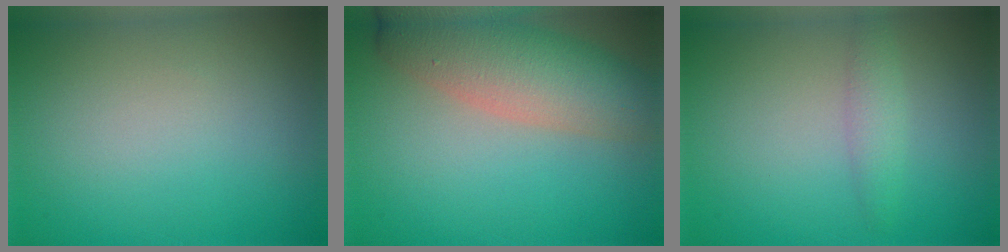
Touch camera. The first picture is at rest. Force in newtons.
{"total": 7.5, "press": 7.5, "slide": 0.4}
{"total": 1.6, "press": 1.6, "slide": 0.1}